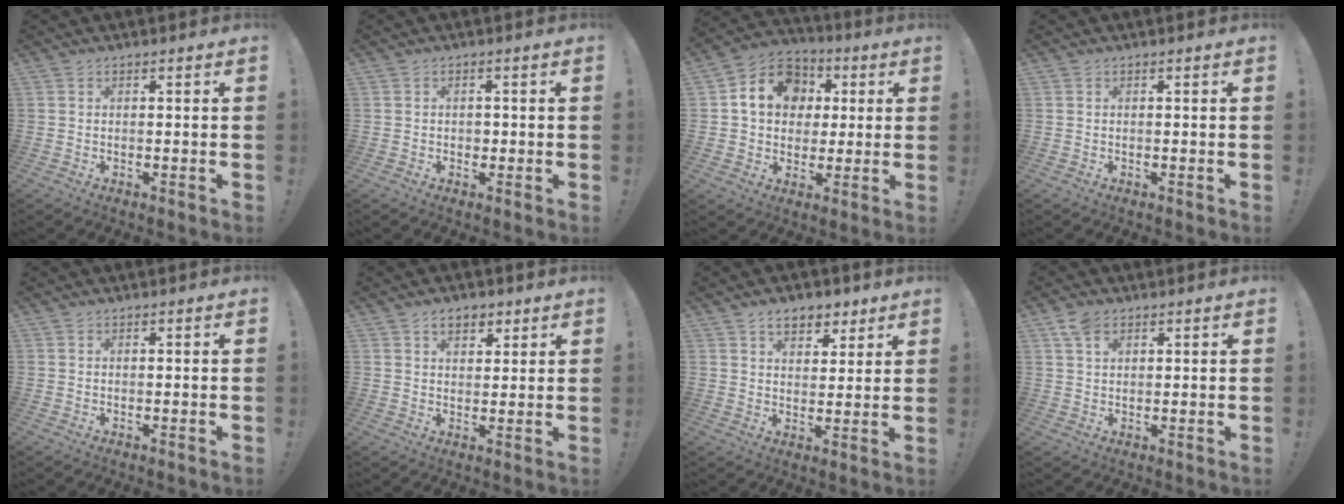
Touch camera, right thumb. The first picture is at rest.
{"total": 1.2, "force": [-0.2, 1.1, 0.4], "torque": [0.001, 0.000, -0.006]}
{"total": 14.7, "force": [3.7, 12.3, 7.2], "torque": [-0.104, -0.001, 0.078]}
{"total": 0.0}
{"total": 0.0}
{"total": 5.4, "force": [3.0, 3.6, 2.7], "torque": [-0.041, -0.003, 0.054]}
{"total": 7.7, "force": [4.9, 4.9, 3.5], "torque": [-0.046, -0.020, 0.090]}
{"total": 4.5, "force": [2.6, 2.4, 2.7], "torque": [-0.044, -0.007, 0.048]}